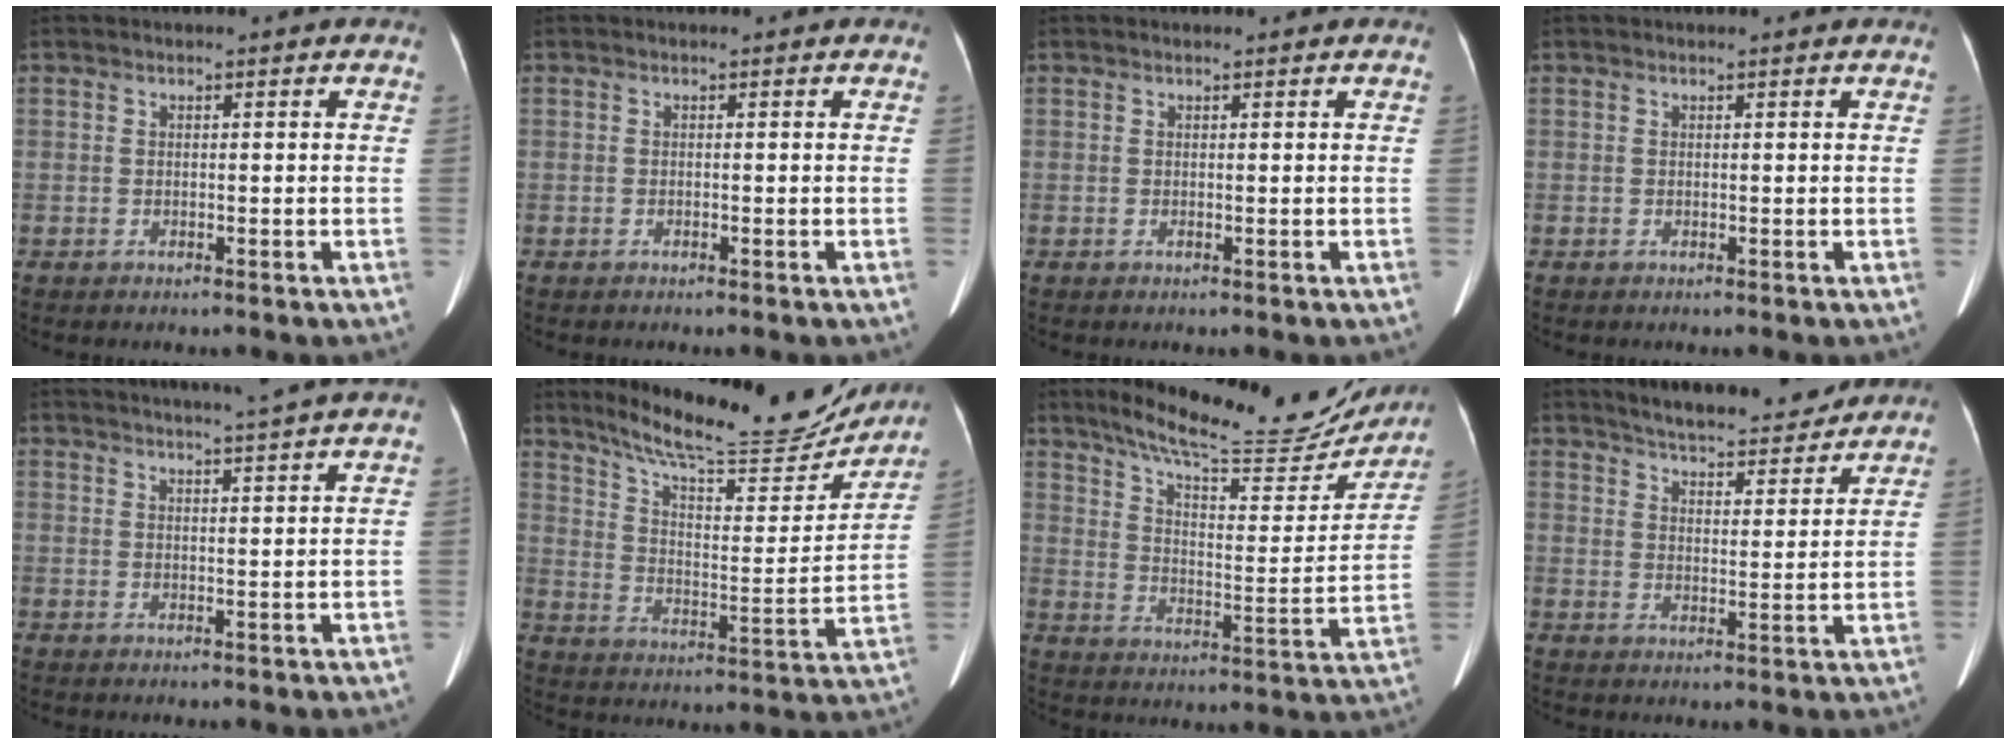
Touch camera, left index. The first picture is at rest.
{"total": 0.0}
{"total": 0.0}
{"total": 0.6, "force": [0.6, 0.0, 0.1], "torque": [-0.004, 0.001, 0.004]}
{"total": 6.7, "force": [5.9, -1.6, 2.7], "torque": [-0.037, 0.002, 0.073]}
{"total": 20.4, "force": [18.5, 3.0, 7.9], "torque": [-0.125, -0.021, 0.267]}
{"total": 21.3, "force": [19.1, 3.6, 8.9], "torque": [-0.131, -0.020, 0.262]}
{"total": 13.0, "force": [12.0, 2.1, 4.5], "torque": [-0.062, 0.000, 0.168]}